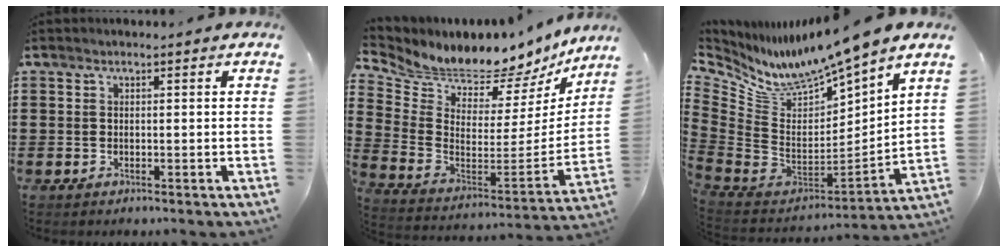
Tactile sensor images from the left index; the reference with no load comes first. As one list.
[{"total": 6.0, "force": [5.8, 1.5, 0.3], "torque": [-0.047, -0.065, 0.096]}, {"total": 8.5, "force": [7.9, 0.3, 3.0], "torque": [-0.093, -0.077, 0.131]}]